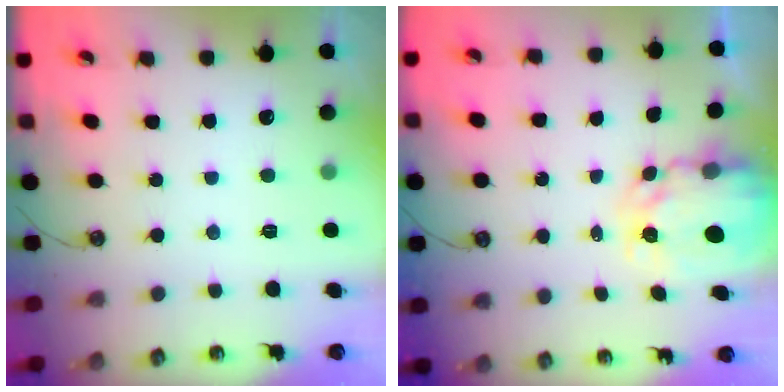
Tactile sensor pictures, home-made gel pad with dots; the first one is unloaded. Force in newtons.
{"total": 6.1, "press": 6.1, "slide": 0.5}